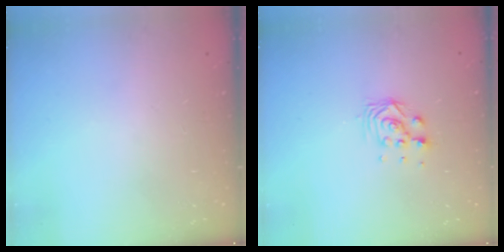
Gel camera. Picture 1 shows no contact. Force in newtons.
{"total": 5.1, "press": 5.0, "slide": 0.4}